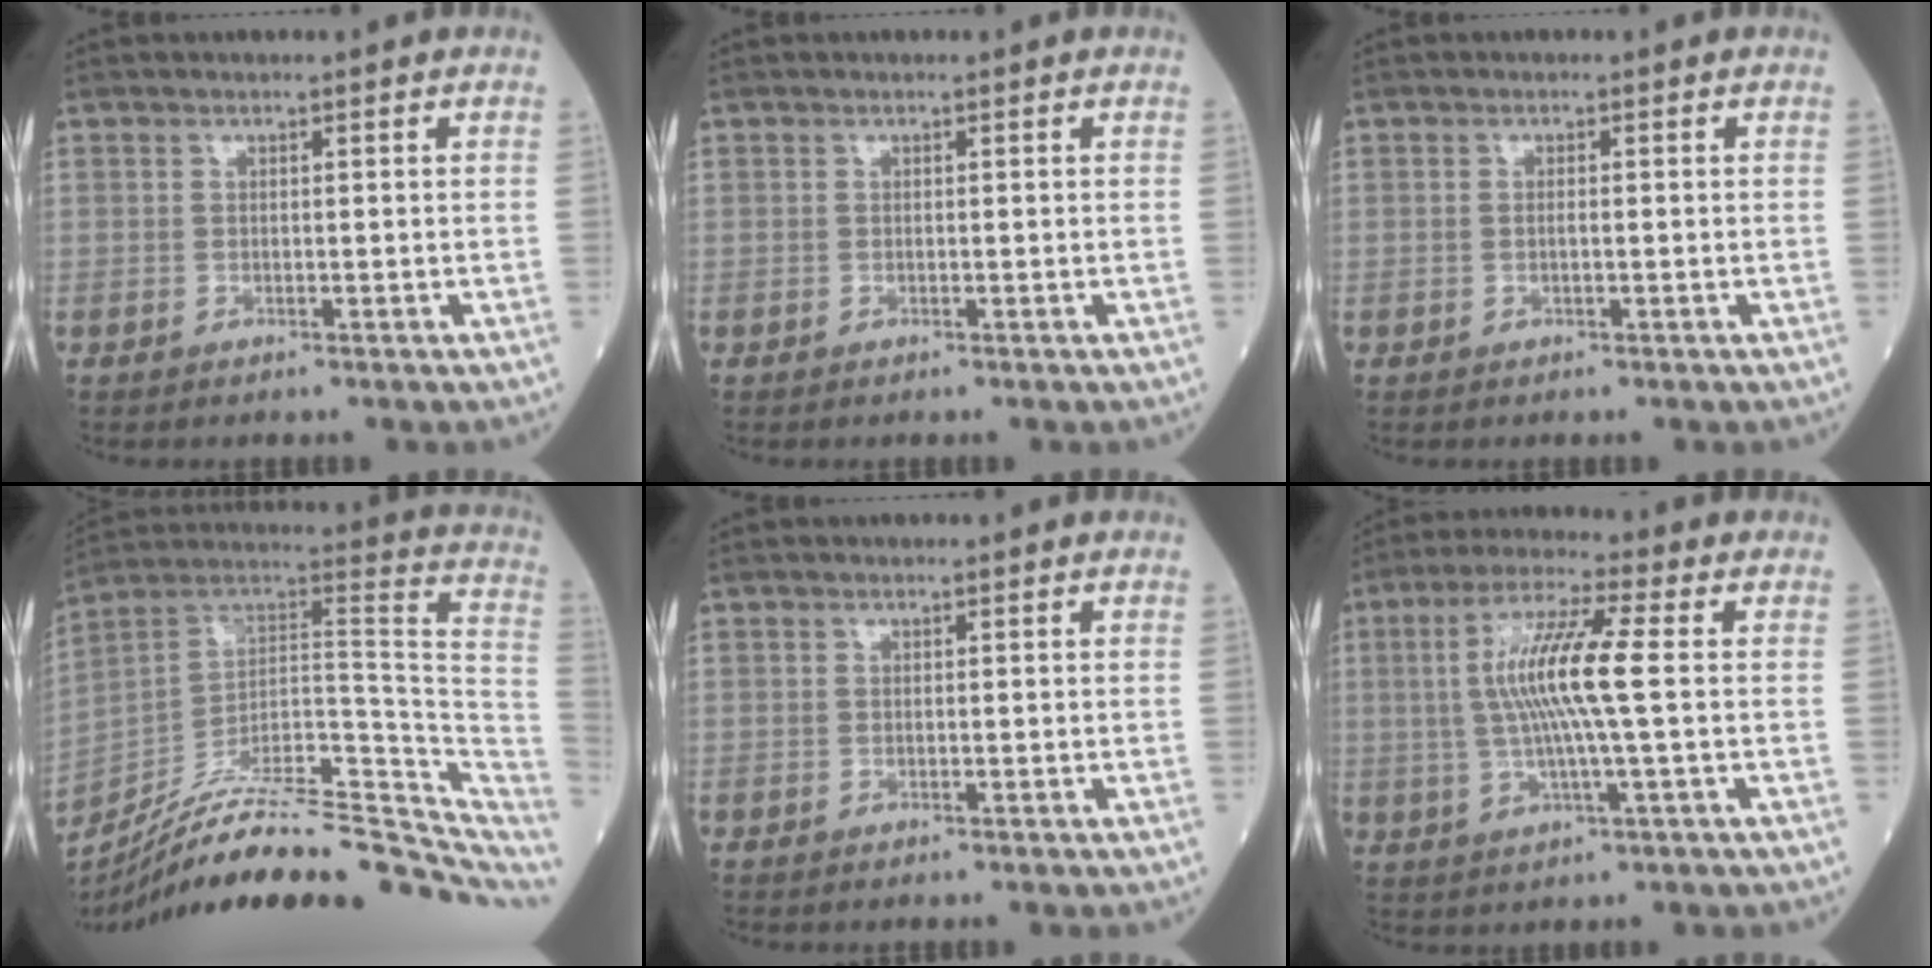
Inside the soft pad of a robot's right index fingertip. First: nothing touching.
{"total": 0.0}
{"total": 0.7, "force": [0.0, 0.1, 0.7], "torque": [-0.015, 0.001, 0.001]}
{"total": 26.9, "force": [-22.1, 6.4, 13.9], "torque": [-0.158, 0.027, -0.326]}
{"total": 0.0}
{"total": 10.8, "force": [0.9, 0.1, 10.8], "torque": [-0.216, 0.010, 0.016]}